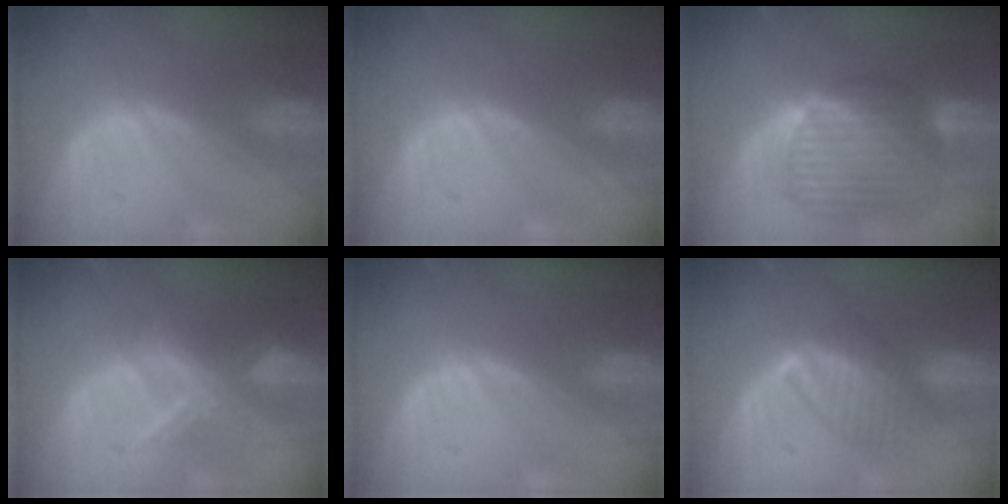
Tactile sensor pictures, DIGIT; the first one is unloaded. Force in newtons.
{"total": 0.0}
{"total": 10.7, "press": 9.2, "slide": 5.5}
{"total": 6.6, "press": 6.3, "slide": 1.9}
{"total": 0.0}
{"total": 5.7, "press": 5.6, "slide": 0.6}